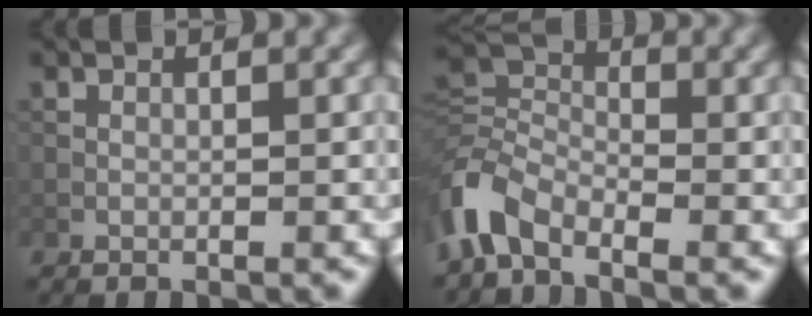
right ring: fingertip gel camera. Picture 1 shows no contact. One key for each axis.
{"total": 5.5, "fx": -3.7, "fy": 2.8, "fz": 3.1, "tx": -0.065, "ty": 0.001, "tz": -0.092}